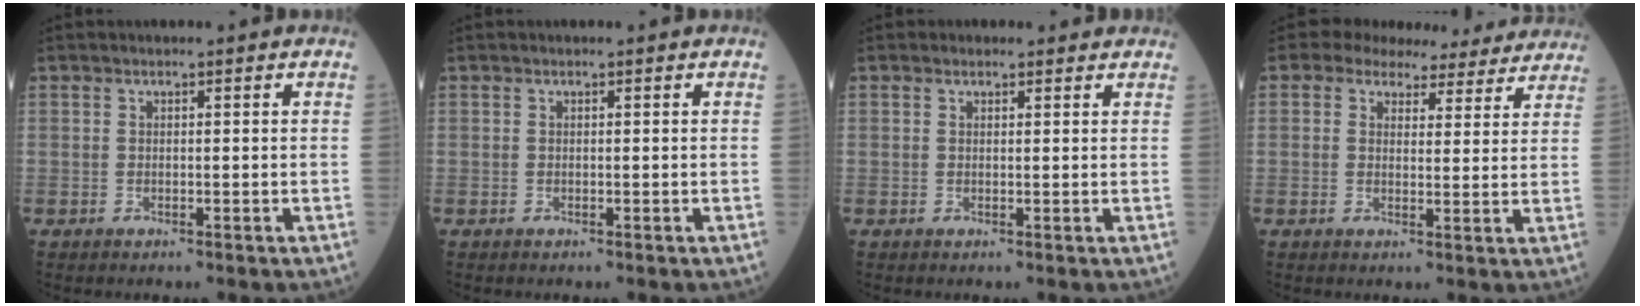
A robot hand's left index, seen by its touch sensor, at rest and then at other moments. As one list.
[{"total": 0.0}, {"total": 1.2, "force": [0.9, 0.8, 0.2], "torque": [-0.002, 0.001, 0.004]}, {"total": 11.6, "force": [10.0, 5.0, 2.8], "torque": [-0.014, 0.020, 0.101]}]